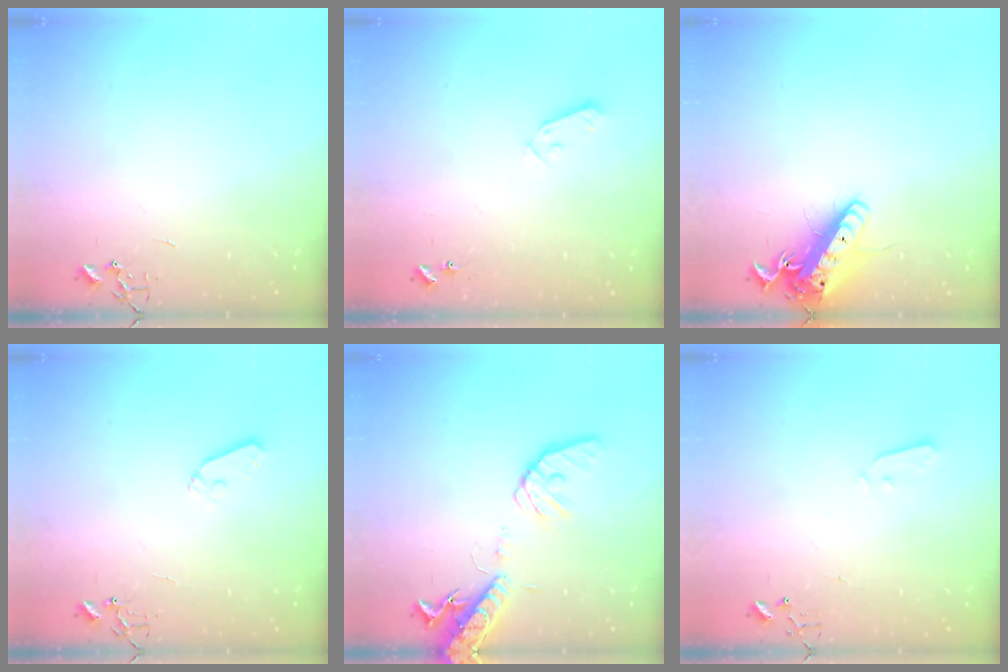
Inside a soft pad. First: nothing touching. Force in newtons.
{"total": 3.9, "press": 3.8, "slide": 0.9}
{"total": 15.2, "press": 14.9, "slide": 3.0}
{"total": 6.5, "press": 6.5, "slide": 0.6}
{"total": 16.1, "press": 15.8, "slide": 3.0}
{"total": 3.0, "press": 3.0, "slide": 0.3}